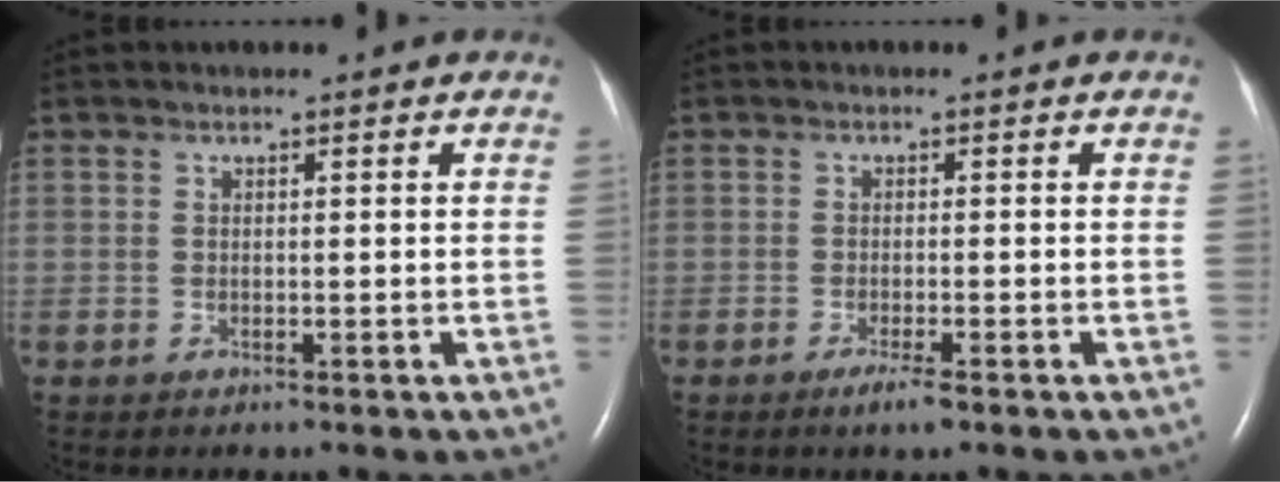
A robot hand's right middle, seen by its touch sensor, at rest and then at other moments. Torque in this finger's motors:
{"motor_torque": [0.37, -0.28, 0.01, 0.01]}